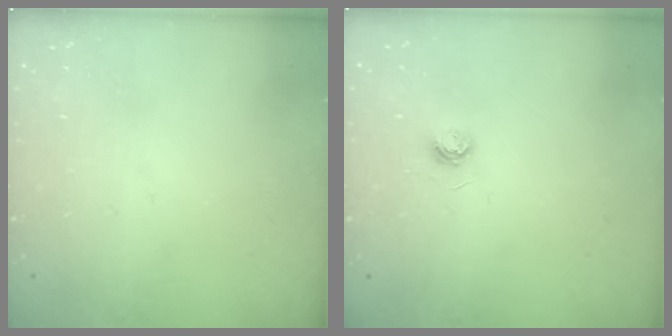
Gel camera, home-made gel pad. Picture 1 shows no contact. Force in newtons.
{"total": 4.5, "press": 4.5, "slide": 0.5}